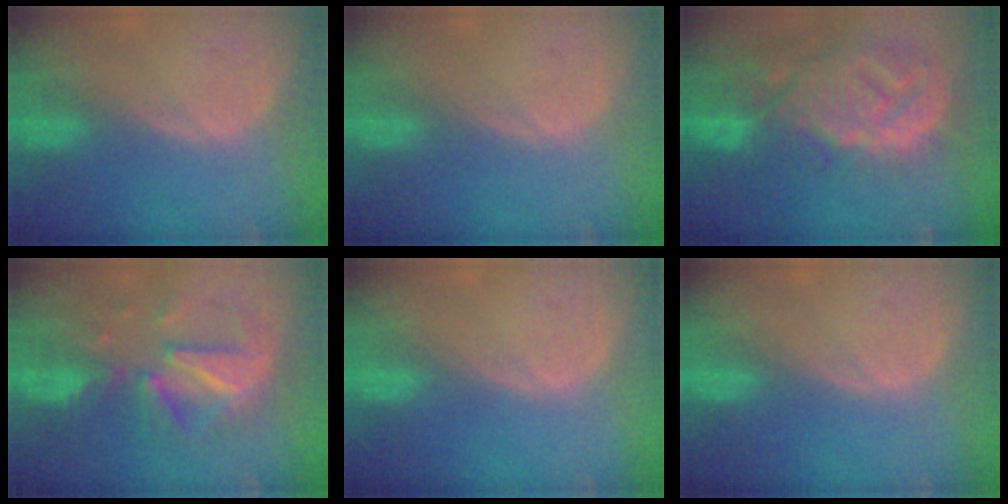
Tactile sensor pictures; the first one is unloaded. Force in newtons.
{"total": 0.0}
{"total": 14.3, "press": 12.3, "slide": 7.4}
{"total": 9.1, "press": 9.1, "slide": 0.5}
{"total": 0.0}
{"total": 0.0}